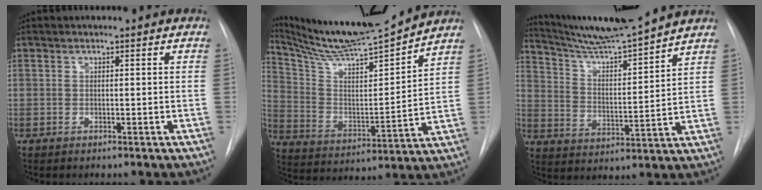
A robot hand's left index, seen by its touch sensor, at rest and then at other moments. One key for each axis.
{"total": 16.8, "fx": 15.5, "fy": -1.0, "fz": 6.5, "tx": -0.124, "ty": -0.023, "tz": 0.264}
{"total": 11.6, "fx": 10.8, "fy": -1.9, "fz": 3.9, "tx": -0.077, "ty": -0.015, "tz": 0.187}